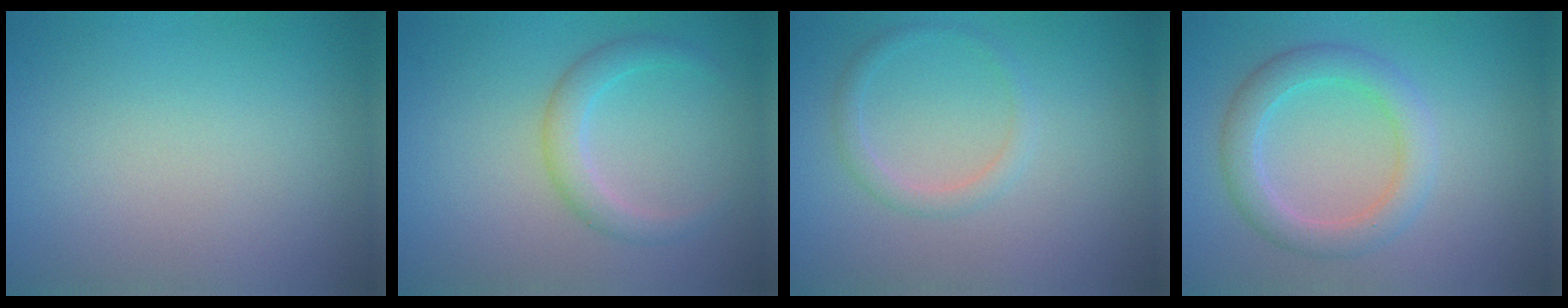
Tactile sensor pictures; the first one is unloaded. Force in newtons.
{"total": 2.3, "press": 2.3, "slide": 0.0}
{"total": 1.5, "press": 1.5, "slide": 0.0}
{"total": 3.6, "press": 3.6, "slide": 0.1}